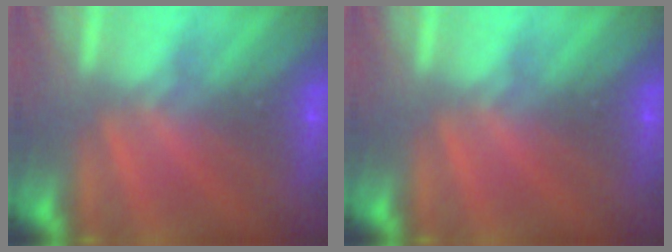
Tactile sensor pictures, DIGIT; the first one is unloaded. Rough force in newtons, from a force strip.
{"total": 0.0}